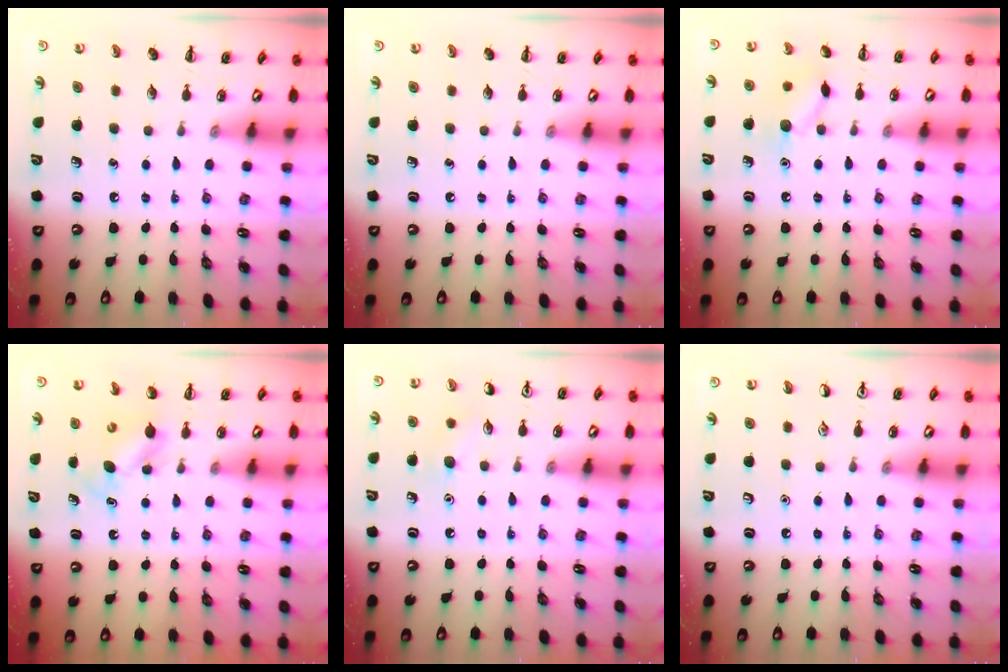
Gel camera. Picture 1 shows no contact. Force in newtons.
{"total": 0.0}
{"total": 9.3, "press": 9.3, "slide": 0.9}
{"total": 4.4, "press": 4.3, "slide": 0.8}
{"total": 6.3, "press": 6.0, "slide": 1.9}
{"total": 0.0}